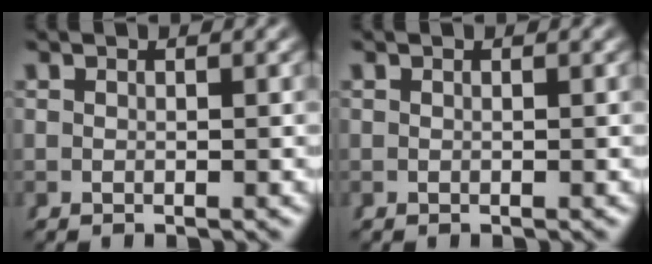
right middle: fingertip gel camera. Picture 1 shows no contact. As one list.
[{"total": 0.0}]